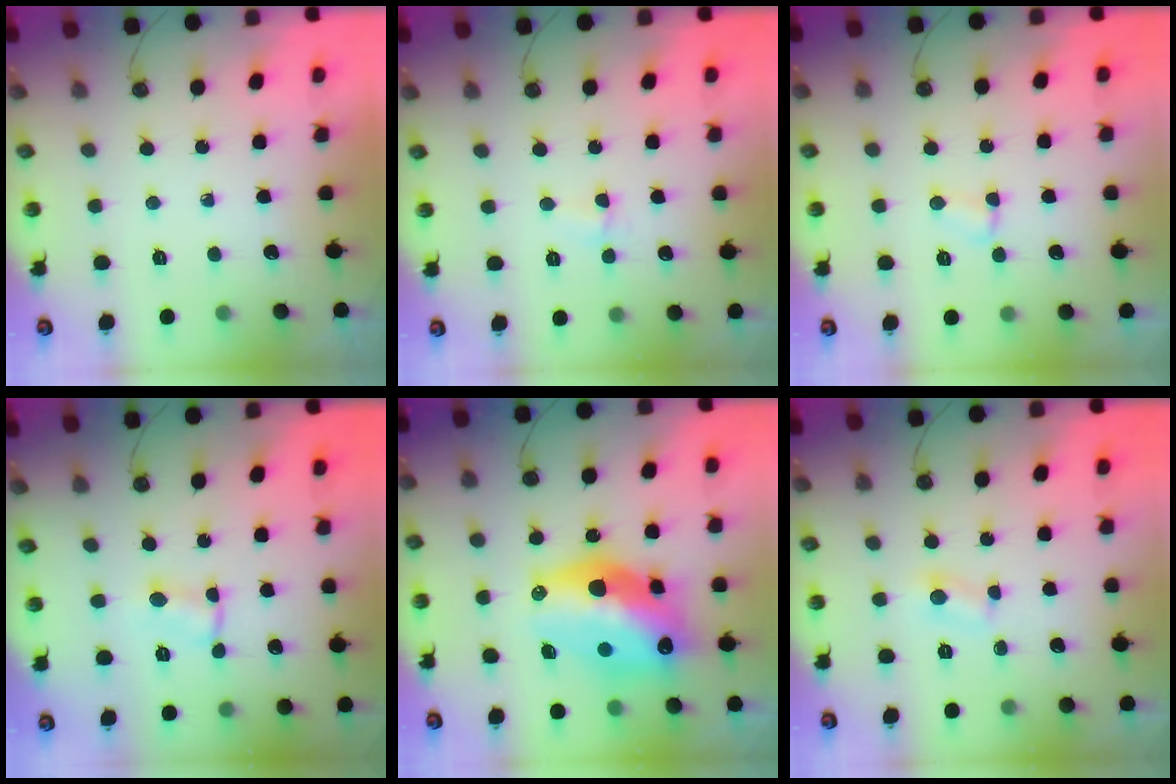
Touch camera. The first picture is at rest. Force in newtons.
{"total": 2.0, "press": 1.9, "slide": 0.5}
{"total": 2.4, "press": 2.4, "slide": 0.3}
{"total": 1.8, "press": 1.8, "slide": 0.2}
{"total": 20.1, "press": 20.0, "slide": 1.9}
{"total": 2.5, "press": 2.5, "slide": 0.3}